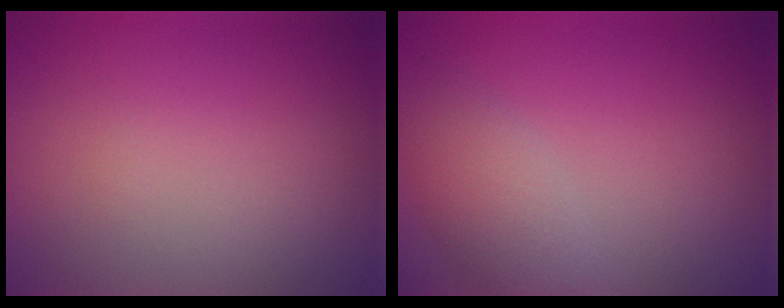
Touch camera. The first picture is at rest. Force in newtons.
{"total": 3.0, "press": 3.0, "slide": 0.1}